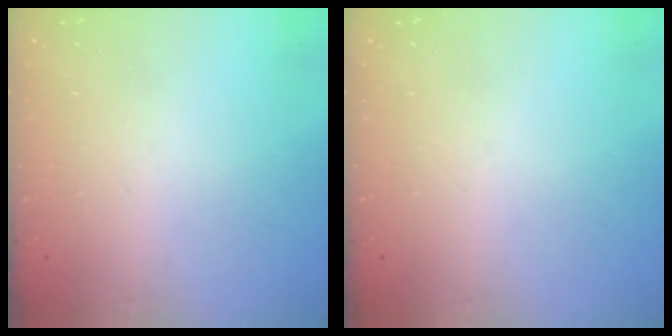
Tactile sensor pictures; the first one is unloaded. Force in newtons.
{"total": 0.0}